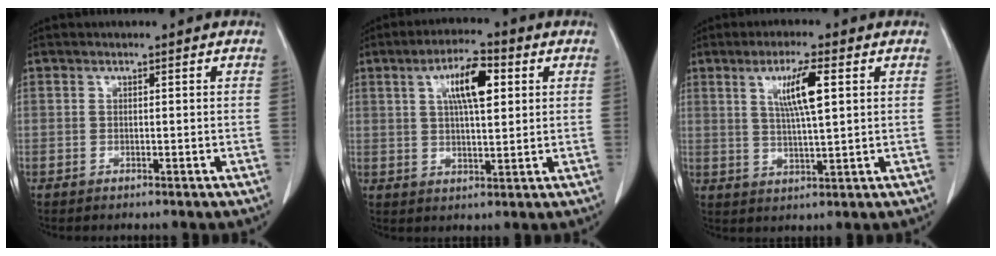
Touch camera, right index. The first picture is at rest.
{"total": 8.2, "force": [2.7, 2.2, 7.4], "torque": [-0.131, 0.012, 0.046]}
{"total": 6.9, "force": [2.2, 0.4, 6.5], "torque": [-0.120, 0.000, 0.041]}